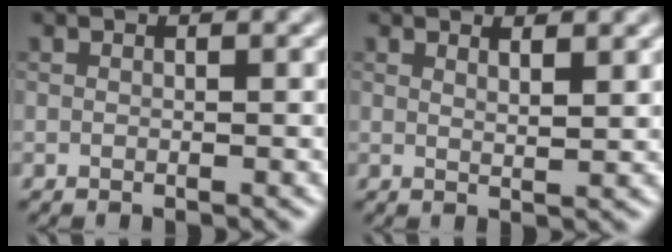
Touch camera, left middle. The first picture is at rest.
{"total": 2.1, "force": [1.5, 0.6, 1.3], "torque": [-0.014, 0.004, 0.012]}